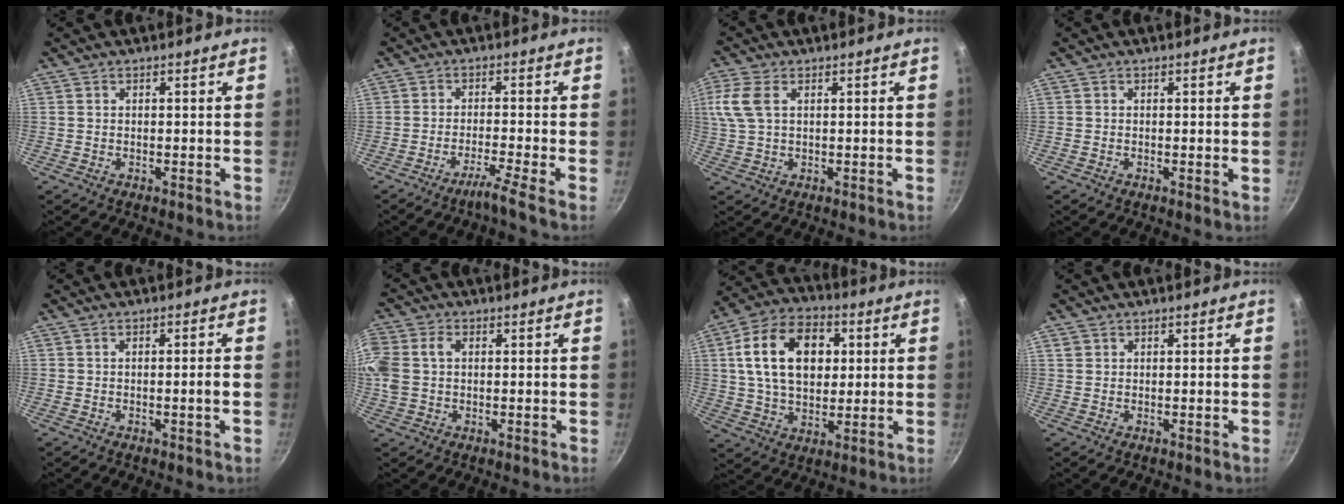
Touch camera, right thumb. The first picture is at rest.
{"total": 3.9, "force": [-2.7, -1.1, 2.6], "torque": [-0.061, 0.016, -0.052]}
{"total": 6.5, "force": [1.8, 3.7, 5.1], "torque": [-0.117, 0.011, 0.034]}
{"total": 0.5, "force": [0.0, 0.4, 0.3], "torque": [-0.004, -0.001, -0.003]}
{"total": 1.9, "force": [-0.6, 0.0, 1.9], "torque": [-0.027, 0.010, -0.007]}
{"total": 10.1, "force": [1.4, 7.7, 6.4], "torque": [-0.152, 0.019, 0.023]}
{"total": 18.0, "force": [3.9, 12.2, 12.6], "torque": [-0.190, 0.010, 0.058]}
{"total": 1.0, "force": [0.4, 0.9, 0.2], "torque": [-0.001, 0.004, 0.005]}